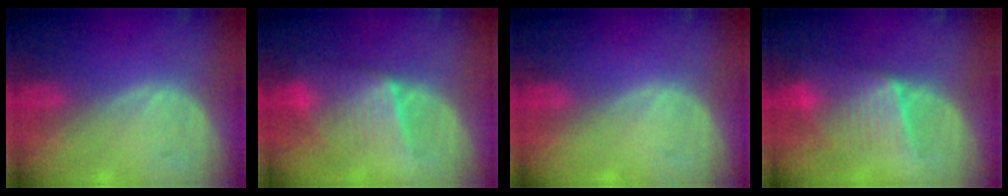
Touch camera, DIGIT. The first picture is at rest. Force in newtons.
{"total": 6.3, "press": 6.3, "slide": 0.9}
{"total": 0.0}
{"total": 6.3, "press": 6.3, "slide": 0.8}